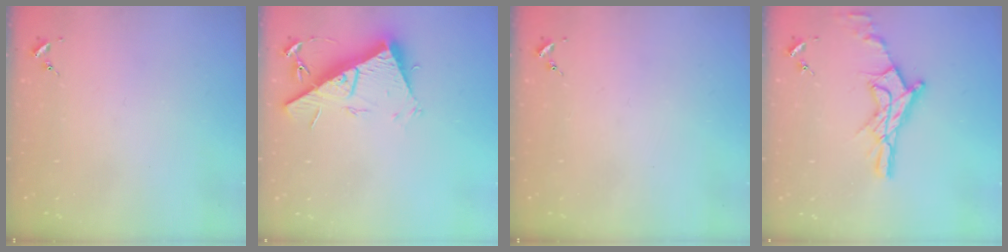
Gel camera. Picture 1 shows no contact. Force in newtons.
{"total": 17.5, "press": 17.5, "slide": 0.4}
{"total": 0.0}
{"total": 14.2, "press": 14.2, "slide": 1.1}